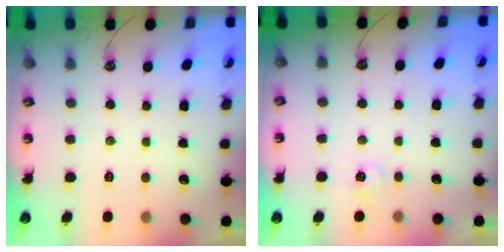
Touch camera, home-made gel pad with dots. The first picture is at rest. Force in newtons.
{"total": 3.5, "press": 3.4, "slide": 0.5}